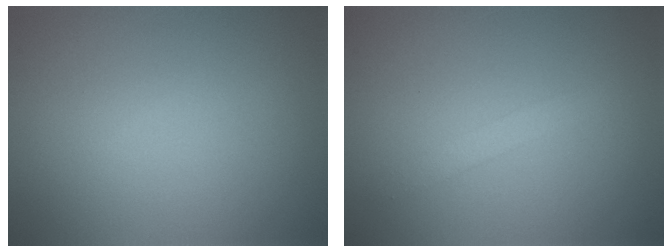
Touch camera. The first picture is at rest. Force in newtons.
{"total": 1.1, "press": 1.1, "slide": 0.1}